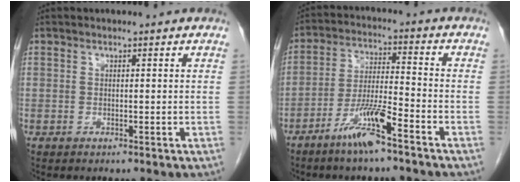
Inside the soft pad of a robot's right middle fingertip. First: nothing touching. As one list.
[{"total": 8.5, "force": [-5.7, 0.4, 6.4], "torque": [-0.130, -0.009, -0.109]}]